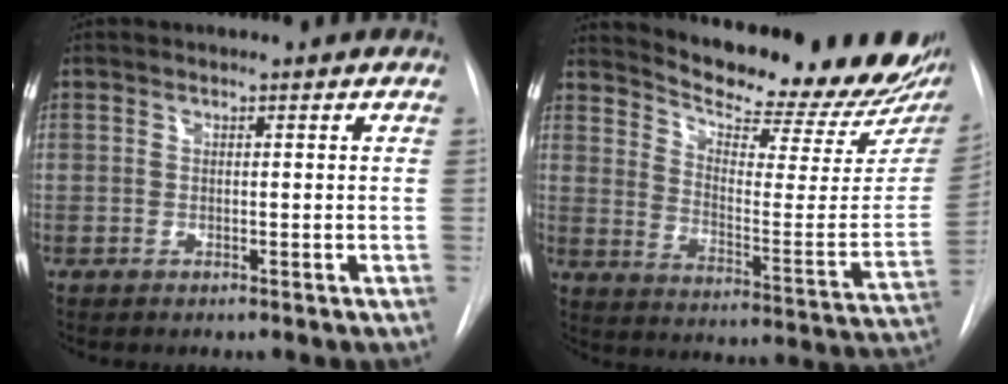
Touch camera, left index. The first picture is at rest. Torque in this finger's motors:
{"motor_torque": [0.46, -0.60, 0.30, 0.05]}